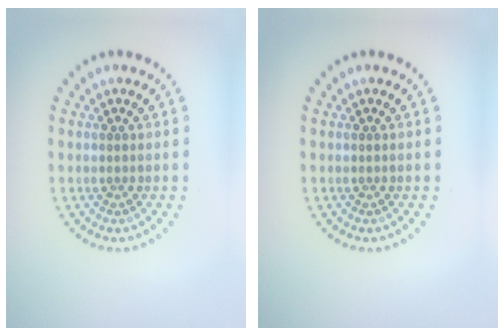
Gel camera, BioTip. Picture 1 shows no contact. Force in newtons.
{"total": 0.0}